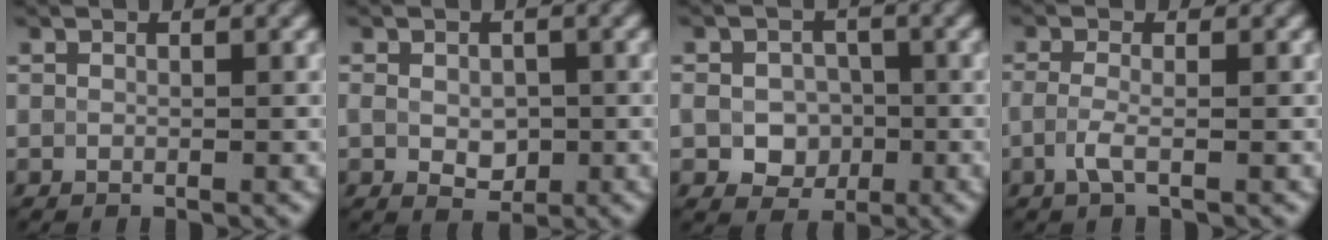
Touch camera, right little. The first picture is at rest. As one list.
[{"total": 2.8, "force": [-0.5, 1.9, 2.0], "torque": [-0.040, -0.008, 0.001]}, {"total": 3.9, "force": [-0.8, 3.2, 2.1], "torque": [-0.043, -0.006, -0.013]}, {"total": 1.8, "force": [-0.6, 0.5, 1.6], "torque": [-0.038, -0.003, -0.016]}]